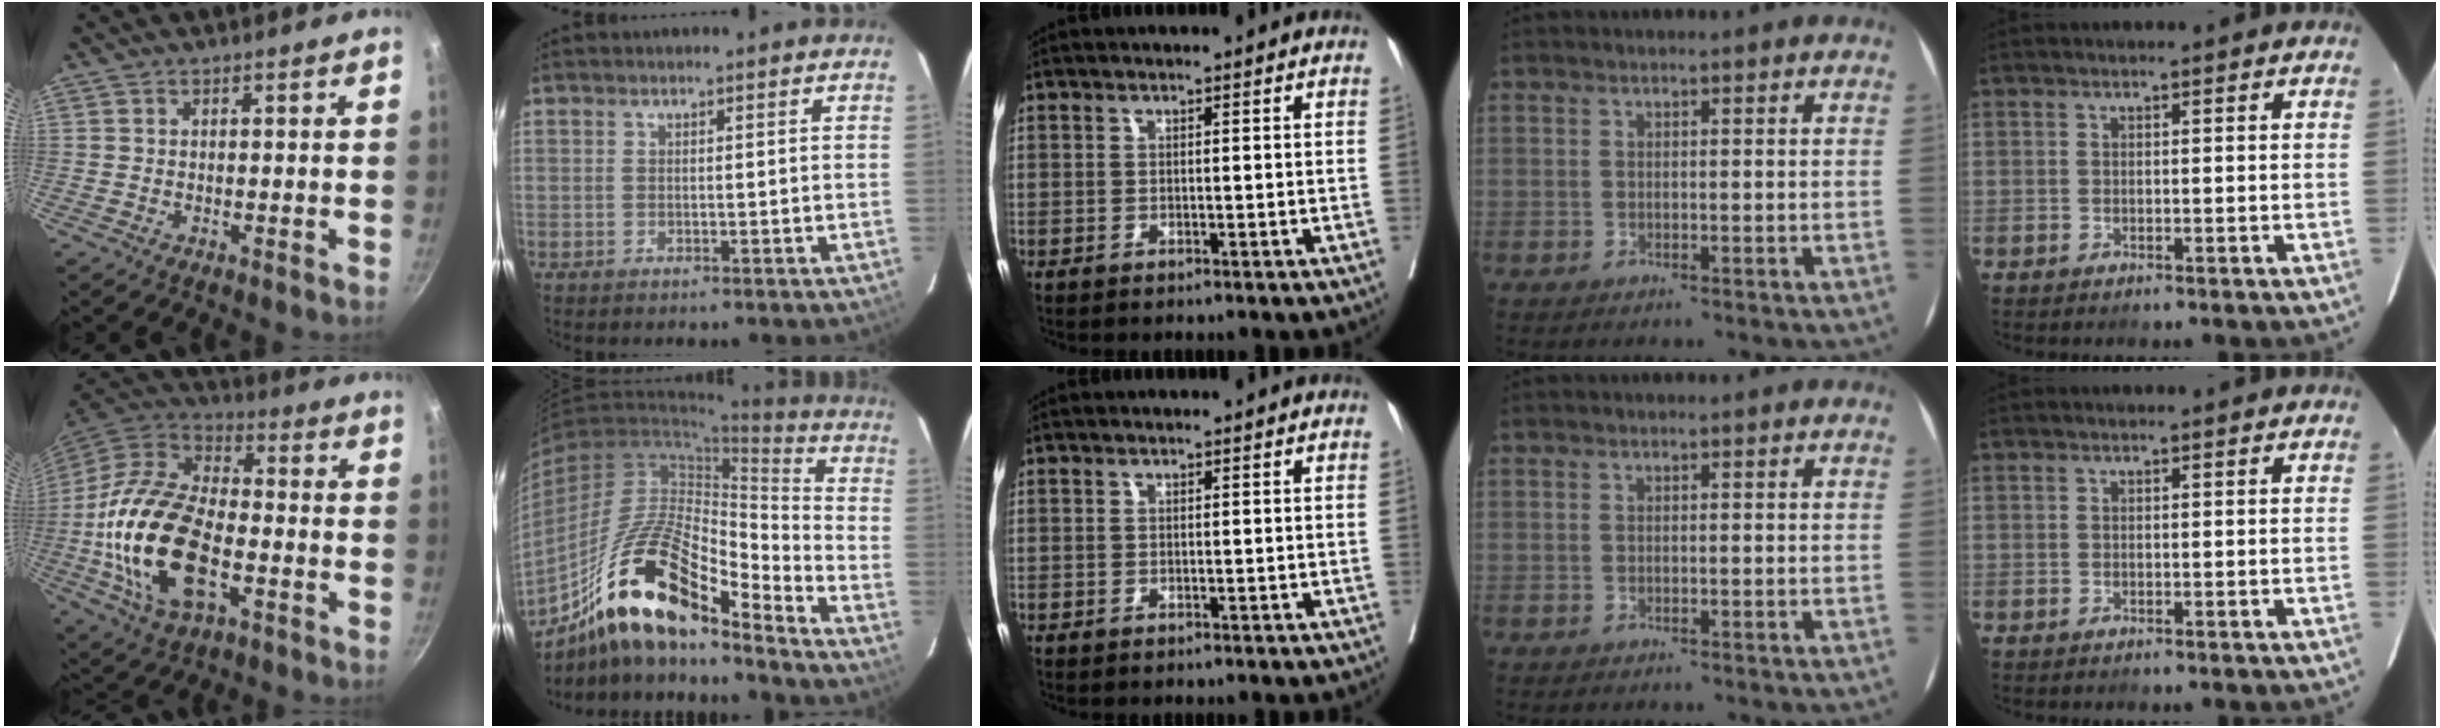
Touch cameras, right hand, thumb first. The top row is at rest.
{"thumb": {"total": 24.1, "force": [-5.6, 13.0, 19.5], "torque": [-0.385, 0.017, -0.098]}, "index": {"total": 18.5, "force": [-12.3, 4.9, 12.8], "torque": [-0.230, 0.026, -0.213]}}